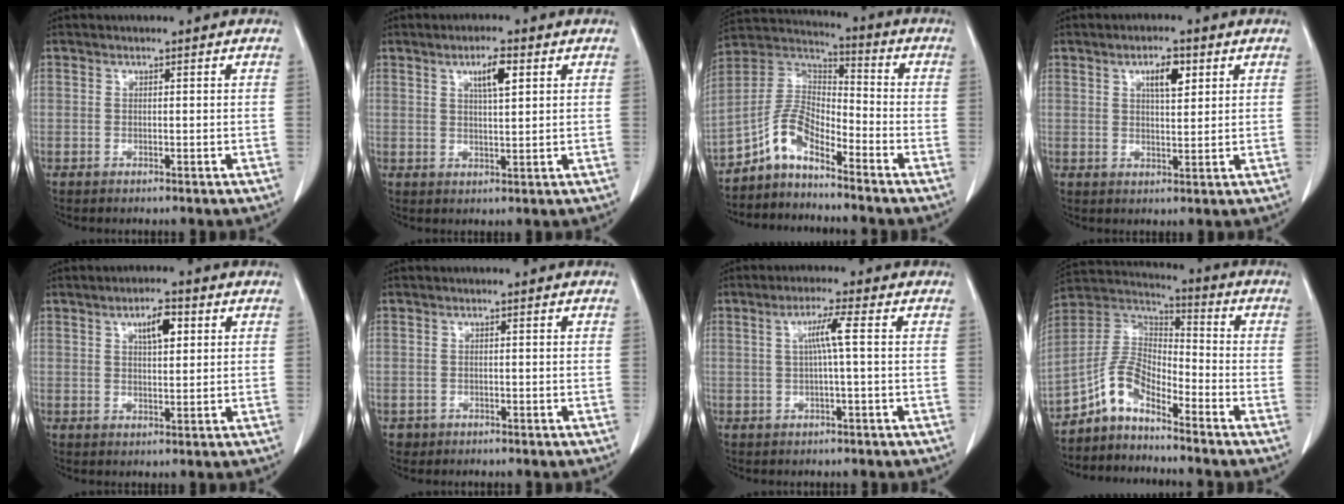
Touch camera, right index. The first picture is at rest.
{"total": 4.4, "force": [2.0, 0.7, 3.9], "torque": [-0.068, 0.000, 0.034]}
{"total": 8.2, "force": [-6.0, 2.9, 4.7], "torque": [-0.104, 0.025, -0.121]}
{"total": 4.5, "force": [2.1, 1.4, 3.8], "torque": [-0.063, 0.000, 0.034]}
{"total": 4.5, "force": [1.9, 1.4, 3.9], "torque": [-0.065, 0.003, 0.032]}
{"total": 1.0, "force": [-0.6, 0.8, -0.1], "torque": [-0.006, 0.003, -0.010]}
{"total": 3.9, "force": [0.5, -0.6, 3.8], "torque": [-0.072, 0.007, 0.010]}
{"total": 8.2, "force": [-6.1, 3.2, 4.5], "torque": [-0.099, 0.026, -0.124]}